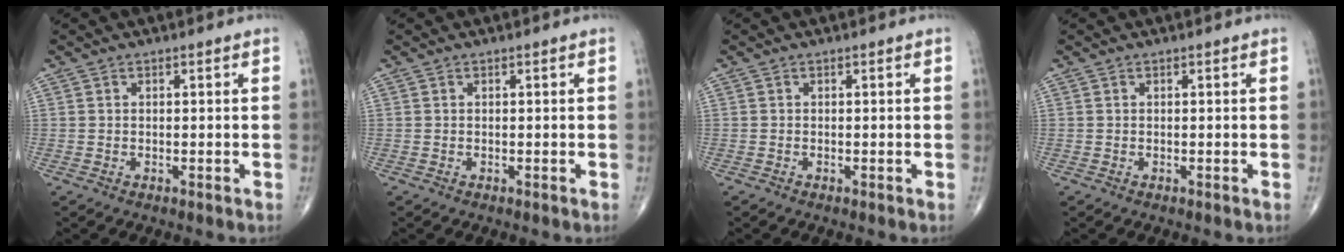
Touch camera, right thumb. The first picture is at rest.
{"total": 0.0}
{"total": 0.0}
{"total": 0.0}